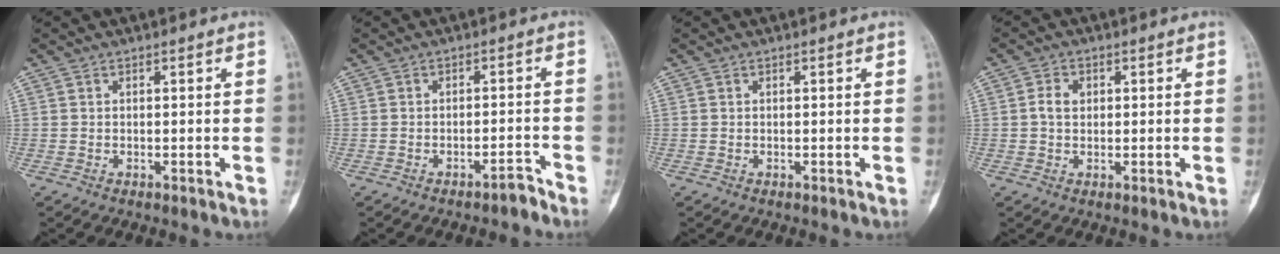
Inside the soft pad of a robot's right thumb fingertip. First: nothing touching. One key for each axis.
{"total": 2.2, "fx": -1.9, "fy": 0.5, "fz": 0.9, "tx": -0.010, "ty": 0.022, "tz": -0.027}
{"total": 0.0}
{"total": 3.0, "fx": 0.4, "fy": 2.3, "fz": 1.9, "tx": -0.030, "ty": 0.006, "tz": 0.004}